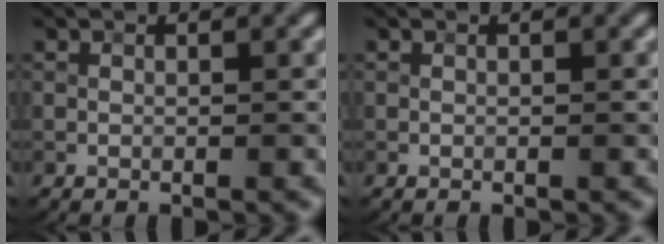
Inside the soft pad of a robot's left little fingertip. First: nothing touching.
{"total": 0.0}